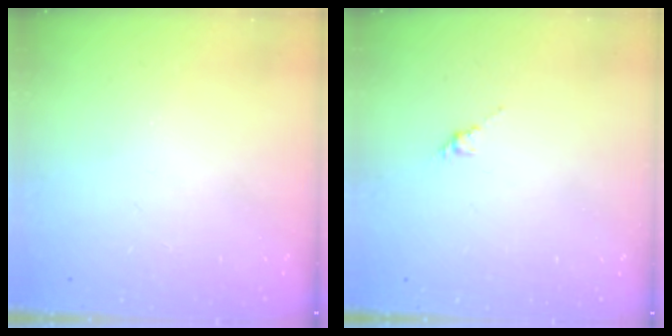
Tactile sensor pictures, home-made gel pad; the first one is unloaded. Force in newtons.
{"total": 3.3, "press": 3.2, "slide": 0.8}